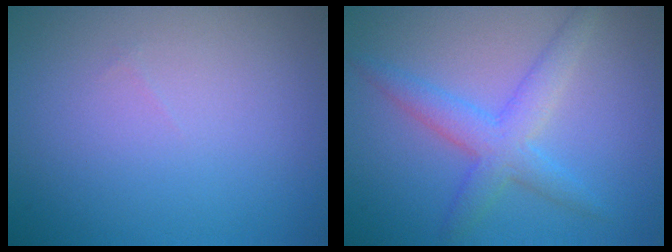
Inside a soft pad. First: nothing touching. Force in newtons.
{"total": 3.7, "press": 3.7, "slide": 0.0}